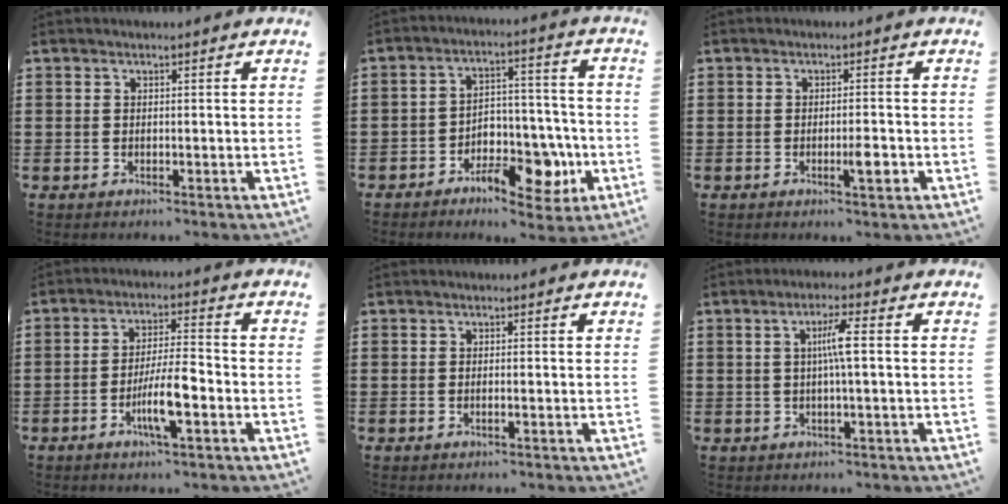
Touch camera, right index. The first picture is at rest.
{"total": 9.0, "force": [-5.2, 4.6, 5.8], "torque": [-0.069, 0.018, -0.087]}
{"total": 3.4, "force": [-1.2, 0.6, 3.1], "torque": [-0.050, 0.000, -0.020]}
{"total": 7.0, "force": [-2.7, 1.2, 6.4], "torque": [-0.124, -0.008, -0.052]}
{"total": 0.6, "force": [-0.2, -0.1, 0.5], "torque": [-0.009, -0.003, -0.004]}
{"total": 4.1, "force": [0.2, -0.1, 4.1], "torque": [-0.077, -0.004, -0.002]}